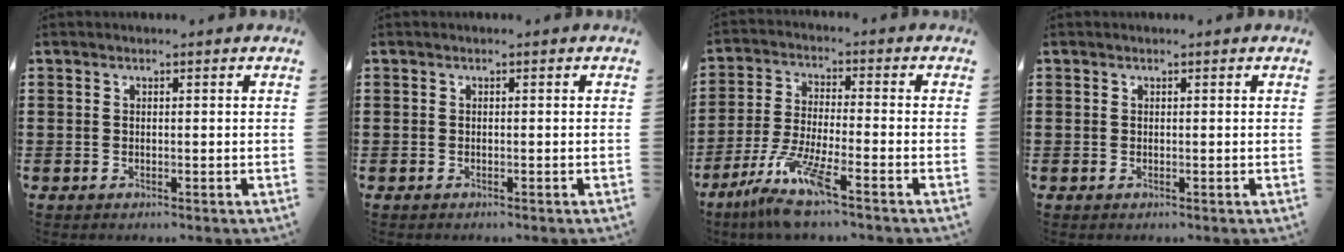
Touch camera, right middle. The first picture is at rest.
{"total": 0.0}
{"total": 8.7, "force": [-6.3, 0.5, 5.9], "torque": [-0.133, -0.017, -0.124]}
{"total": 0.0}